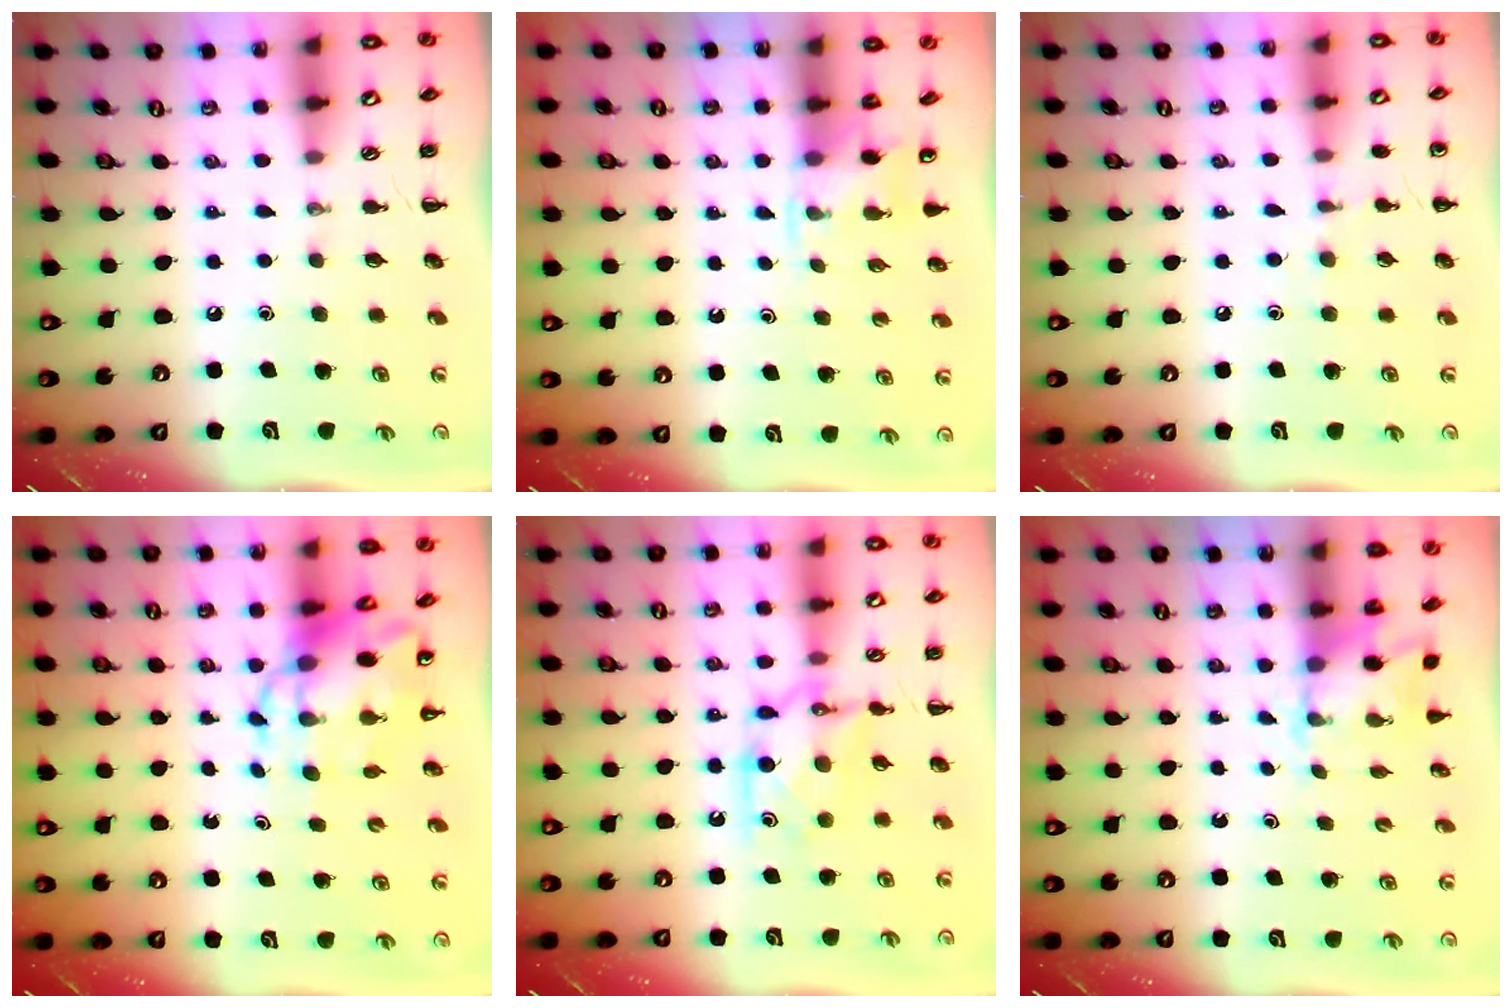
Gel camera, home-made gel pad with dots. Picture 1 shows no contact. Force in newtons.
{"total": 3.2, "press": 2.9, "slide": 1.3}
{"total": 5.8, "press": 5.6, "slide": 1.7}
{"total": 8.9, "press": 8.5, "slide": 2.7}
{"total": 10.7, "press": 10.7, "slide": 0.3}
{"total": 2.2, "press": 2.1, "slide": 0.6}